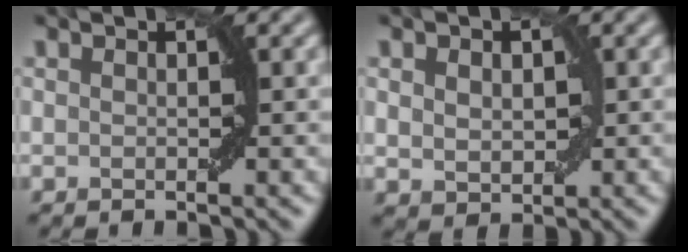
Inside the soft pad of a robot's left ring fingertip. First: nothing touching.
{"total": 2.3, "force": [0.5, 1.7, 1.5], "torque": [-0.024, -0.001, 0.012]}